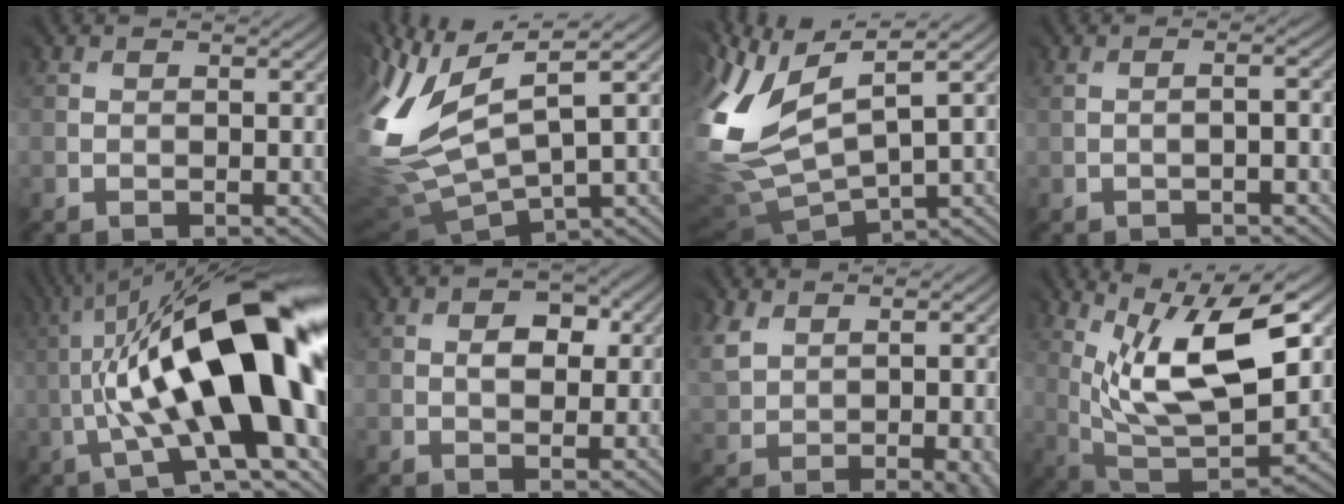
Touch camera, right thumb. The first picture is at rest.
{"total": 10.3, "force": [2.5, 4.1, 9.1], "torque": [-0.238, 0.003, 0.052]}
{"total": 9.1, "force": [2.3, 3.9, 7.9], "torque": [-0.208, 0.006, 0.046]}
{"total": 0.9, "force": [-0.7, -0.5, 0.4], "torque": [0.005, 0.005, -0.011]}
{"total": 18.6, "force": [-0.8, 5.4, 17.7], "torque": [-0.277, 0.034, -0.010]}
{"total": 2.4, "force": [1.0, 1.8, 1.2], "torque": [-0.016, -0.003, 0.019]}
{"total": 6.4, "force": [2.7, 3.7, 4.6], "torque": [-0.098, -0.008, 0.065]}
{"total": 12.9, "force": [5.4, 4.7, 10.7], "torque": [-0.198, -0.002, 0.101]}